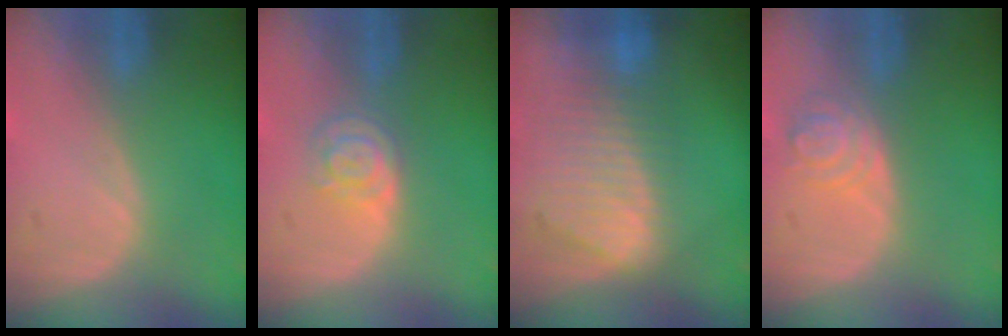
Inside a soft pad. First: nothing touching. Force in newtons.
{"total": 4.4, "press": 3.9, "slide": 2.0}
{"total": 9.2, "press": 8.1, "slide": 4.5}
{"total": 3.9, "press": 3.7, "slide": 1.1}